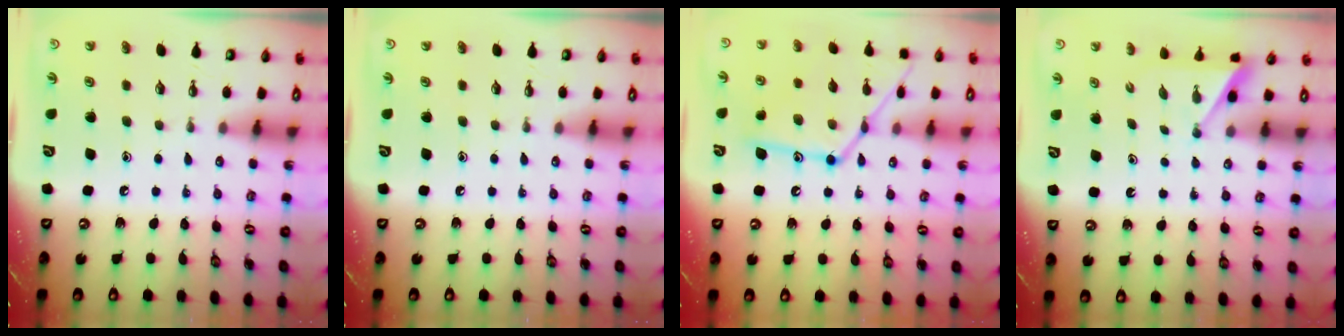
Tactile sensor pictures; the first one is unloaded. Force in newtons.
{"total": 0.0}
{"total": 17.5, "press": 17.4, "slide": 1.2}
{"total": 2.9, "press": 2.9, "slide": 0.2}